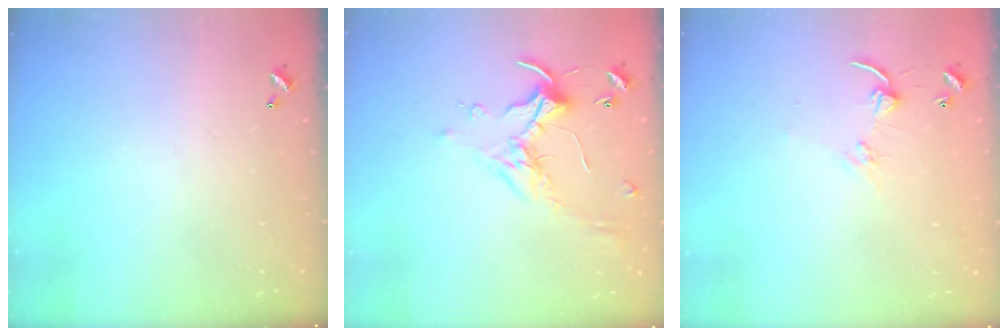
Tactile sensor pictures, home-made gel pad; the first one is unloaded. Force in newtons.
{"total": 0.5, "press": 0.4, "slide": 0.4}
{"total": 4.6, "press": 4.6, "slide": 0.4}